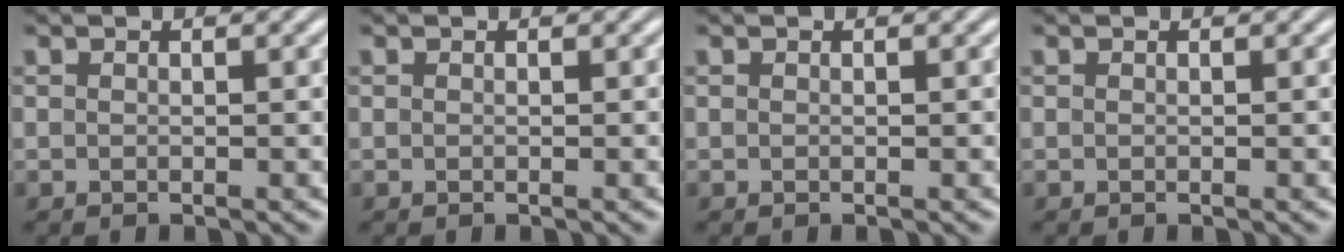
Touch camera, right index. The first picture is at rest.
{"total": 0.0}
{"total": 0.0}
{"total": 0.0}